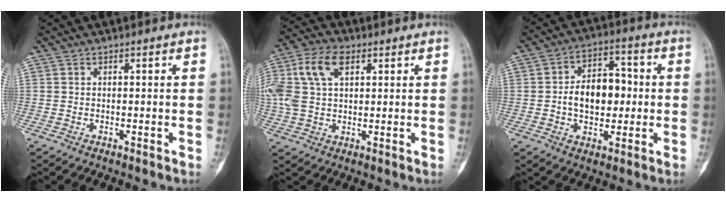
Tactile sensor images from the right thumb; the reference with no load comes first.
{"total": 13.2, "force": [4.1, 8.1, 9.6], "torque": [-0.216, 0.016, 0.077]}
{"total": 11.7, "force": [-0.3, 7.6, 8.9], "torque": [-0.109, 0.022, -0.009]}